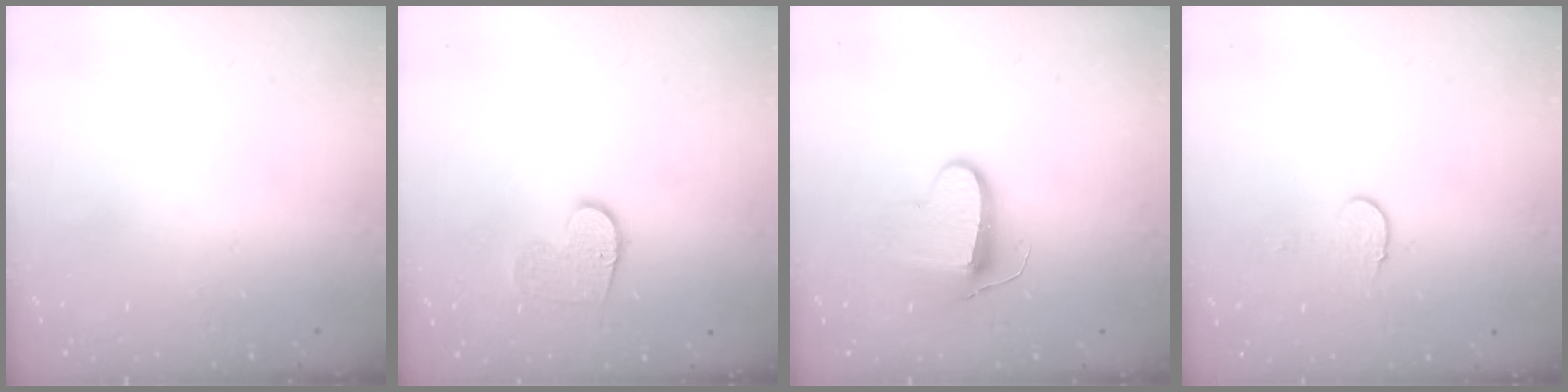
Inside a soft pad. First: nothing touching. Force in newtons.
{"total": 9.2, "press": 9.2, "slide": 0.3}
{"total": 9.4, "press": 9.4, "slide": 0.5}
{"total": 6.4, "press": 6.4, "slide": 0.6}